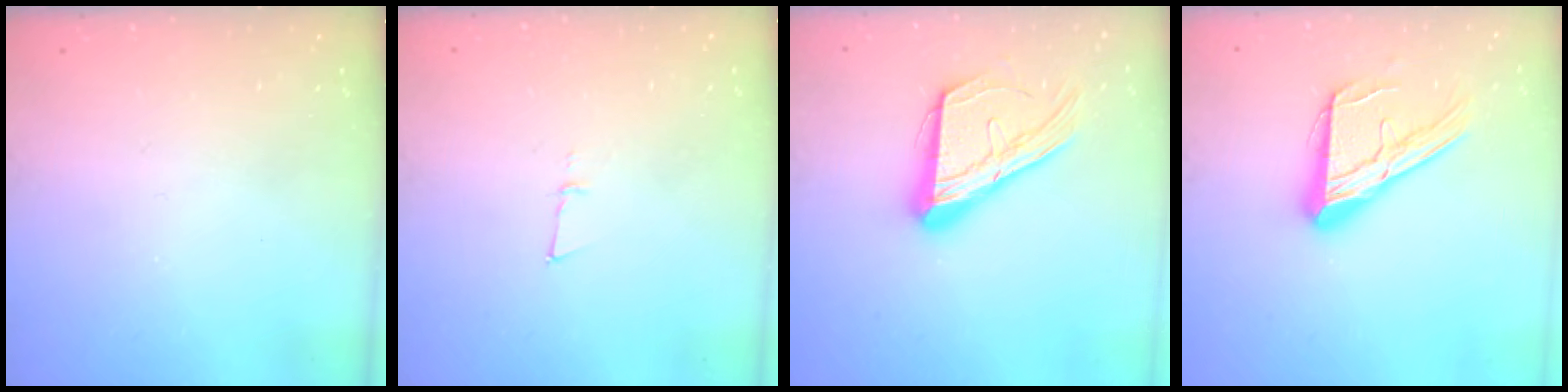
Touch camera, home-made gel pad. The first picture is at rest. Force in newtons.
{"total": 3.9, "press": 3.8, "slide": 0.9}
{"total": 15.8, "press": 15.7, "slide": 1.0}
{"total": 15.7, "press": 15.7, "slide": 1.5}